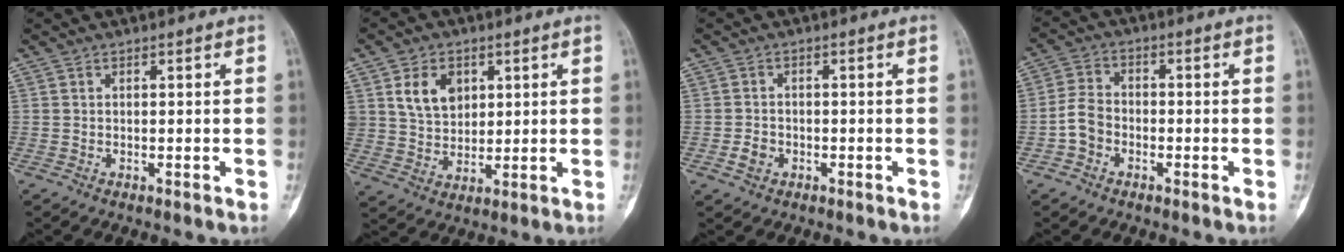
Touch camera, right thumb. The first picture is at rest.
{"total": 8.4, "force": [3.3, 6.2, 4.7], "torque": [-0.059, -0.017, 0.068]}
{"total": 2.6, "force": [-1.1, 2.1, 1.2], "torque": [-0.013, 0.010, -0.018]}
{"total": 5.3, "force": [-1.9, 4.1, 2.7], "torque": [-0.040, 0.023, -0.045]}